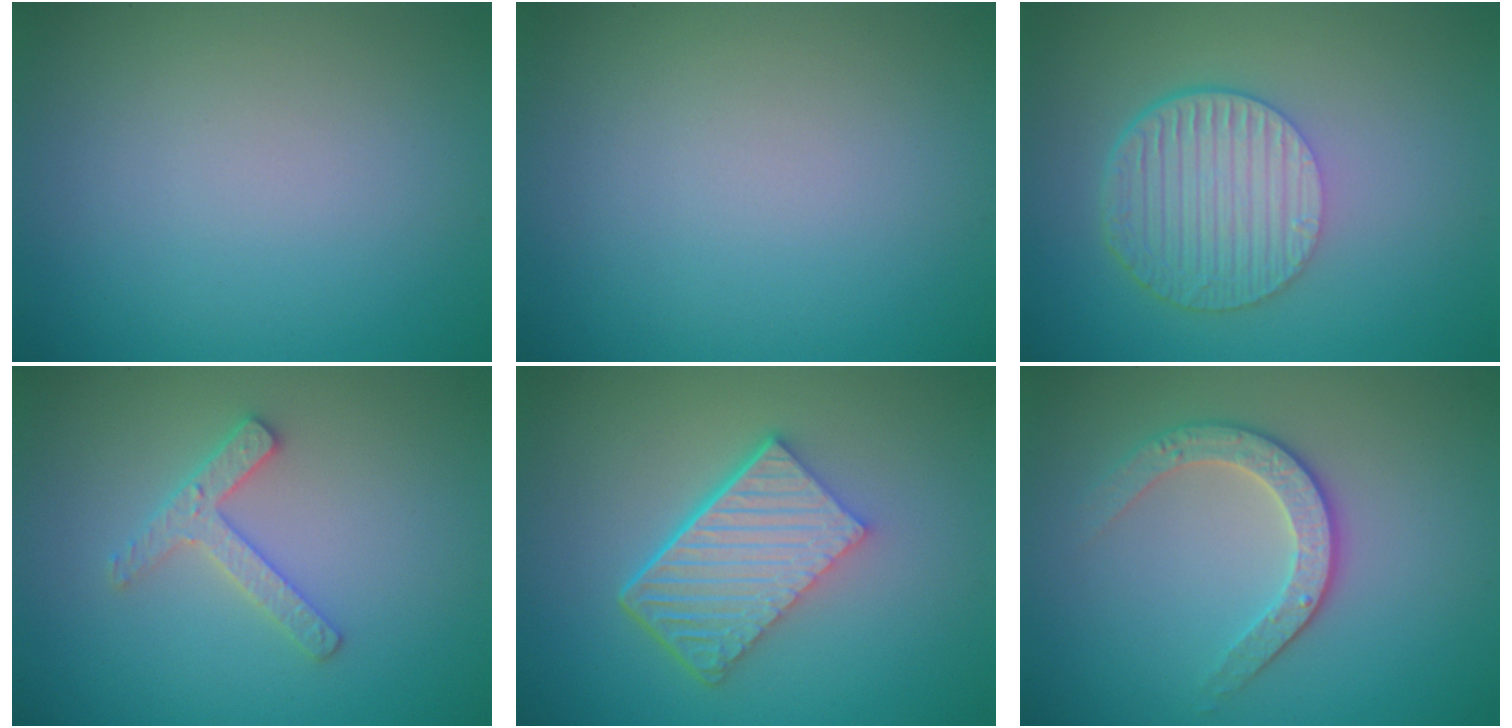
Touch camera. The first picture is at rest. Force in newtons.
{"total": 0.0}
{"total": 6.5, "press": 4.4, "slide": 4.8}
{"total": 2.4, "press": 2.4, "slide": 0.4}
{"total": 6.2, "press": 4.2, "slide": 4.6}
{"total": 2.9, "press": 2.7, "slide": 1.1}